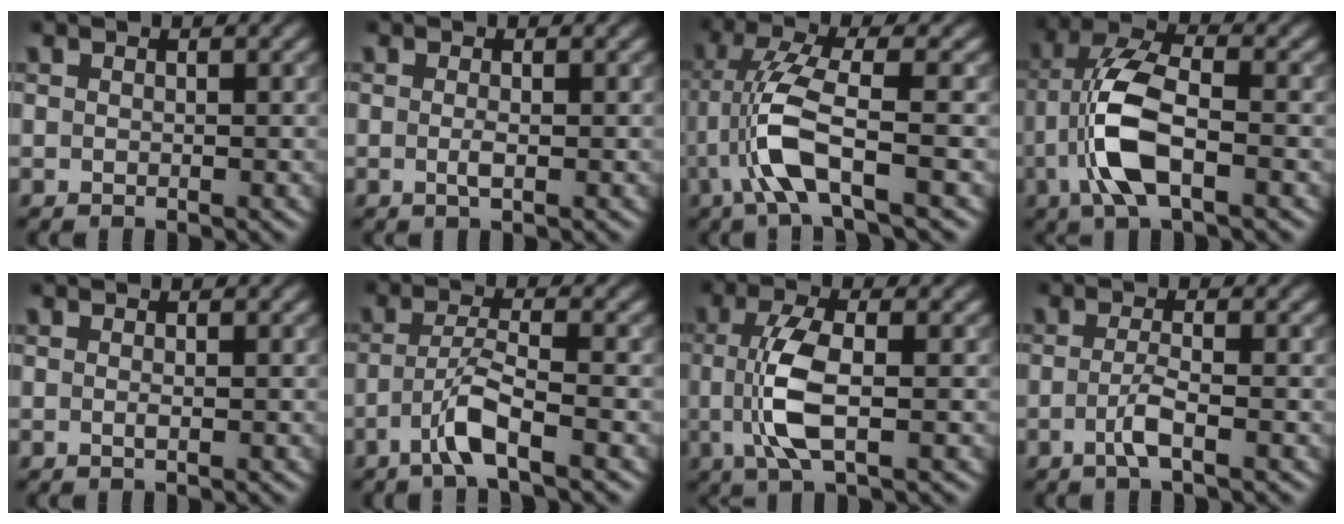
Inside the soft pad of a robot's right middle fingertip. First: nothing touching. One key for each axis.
{"total": 1.1, "fx": -0.1, "fy": 0.2, "fz": 1.1, "tx": -0.022, "ty": -0.004, "tz": -0.003}
{"total": 5.7, "fx": -1.9, "fy": 1.1, "fz": 5.2, "tx": -0.117, "ty": 0.008, "tz": -0.039}
{"total": 7.2, "fx": -2.2, "fy": 2.9, "fz": 6.2, "tx": -0.136, "ty": 0.008, "tz": -0.045}
{"total": 0.5, "fx": -0.1, "fy": 0.1, "fz": 0.5, "tx": -0.013, "ty": -0.001, "tz": -0.001}
{"total": 3.6, "fx": -1.9, "fy": 0.4, "fz": 3.1, "tx": -0.061, "ty": 0.010, "tz": -0.046}
{"total": 5.4, "fx": -0.3, "fy": 1.9, "fz": 5.1, "tx": -0.113, "ty": -0.002, "tz": -0.009}
{"total": 2.3, "fx": -0.8, "fy": 0.5, "fz": 2.1, "tx": -0.041, "ty": 0.001, "tz": -0.020}